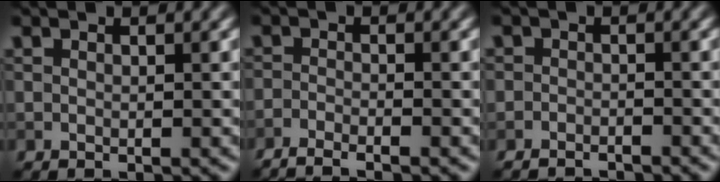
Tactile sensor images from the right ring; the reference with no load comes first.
{"total": 2.9, "force": [-2.4, 0.5, 1.6], "torque": [-0.029, -0.002, -0.047]}
{"total": 2.2, "force": [-2.0, 0.8, 0.1], "torque": [0.011, -0.001, -0.035]}